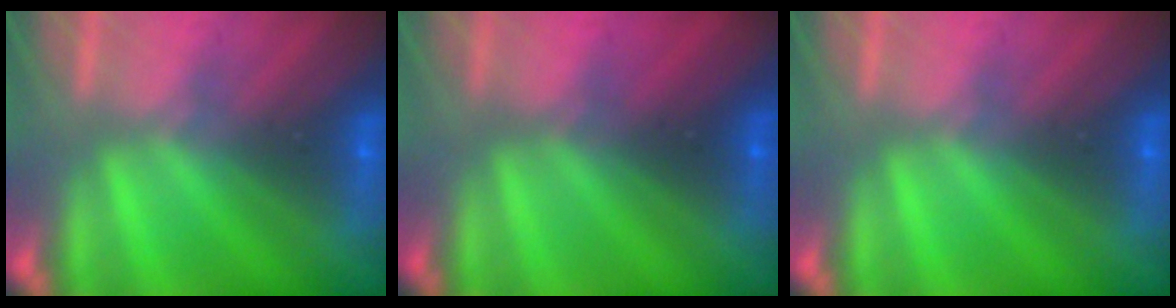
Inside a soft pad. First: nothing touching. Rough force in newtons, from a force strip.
{"total": 2.2}
{"total": 0.0}